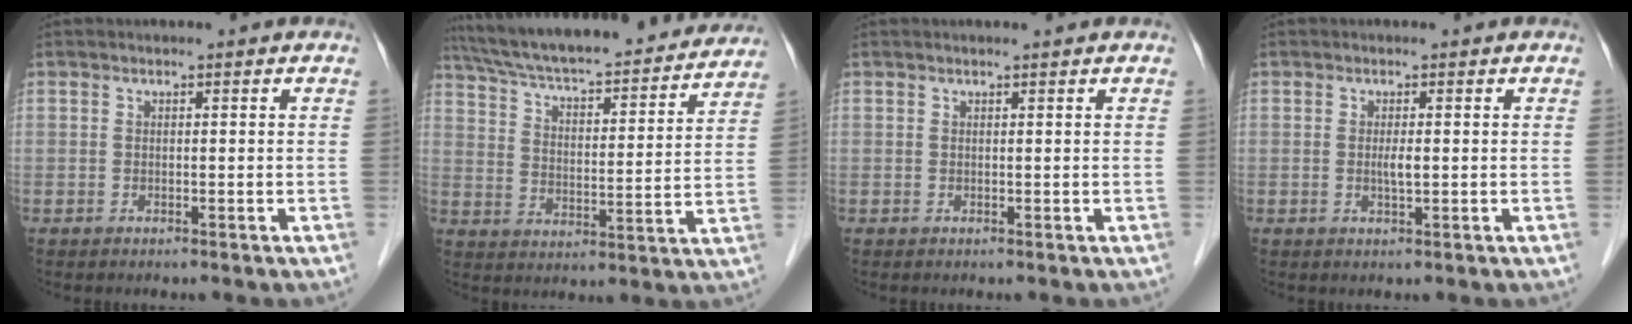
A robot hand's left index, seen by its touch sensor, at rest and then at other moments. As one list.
[{"total": 27.1, "force": [24.4, 4.3, 11.1], "torque": [-0.188, -0.008, 0.333]}, {"total": 1.2, "force": [1.1, -0.2, 0.6], "torque": [-0.009, 0.009, 0.020]}, {"total": 1.5, "force": [0.1, 0.1, 1.5], "torque": [-0.030, -0.002, 0.002]}]